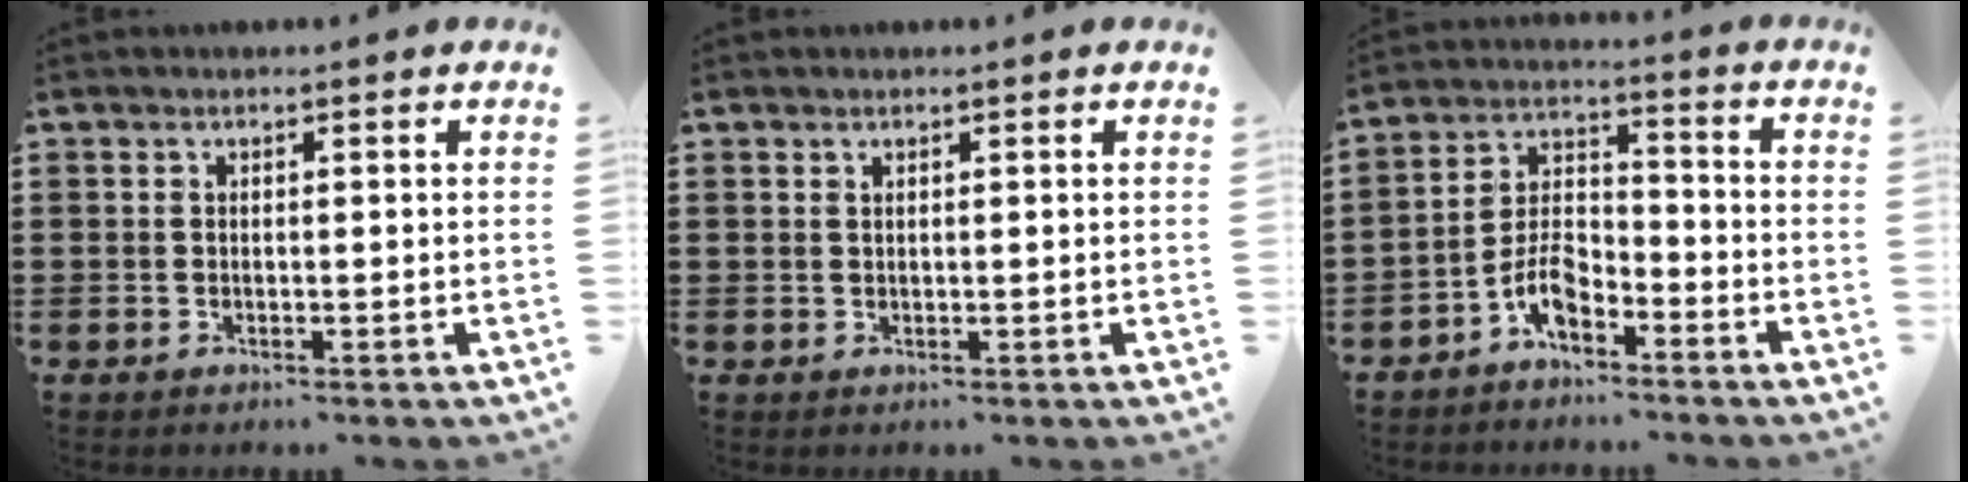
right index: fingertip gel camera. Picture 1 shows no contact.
{"total": 0.6, "force": [0.5, 0.3, 0.2], "torque": [-0.005, 0.002, 0.009]}
{"total": 6.1, "force": [-3.8, 2.8, 3.8], "torque": [-0.086, 0.009, -0.075]}